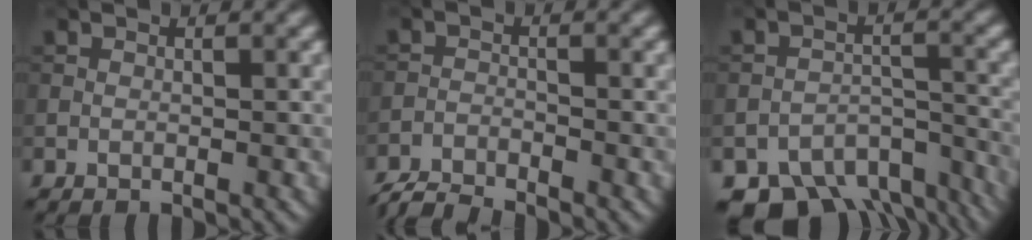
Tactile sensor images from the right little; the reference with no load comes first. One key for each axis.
{"total": 3.3, "fx": -3.2, "fy": 0.2, "fz": 0.7, "tx": -0.018, "ty": -0.006, "tz": -0.070}
{"total": 10.2, "fx": -8.6, "fy": 4.4, "fz": 3.5, "tx": -0.042, "ty": -0.018, "tz": -0.115}